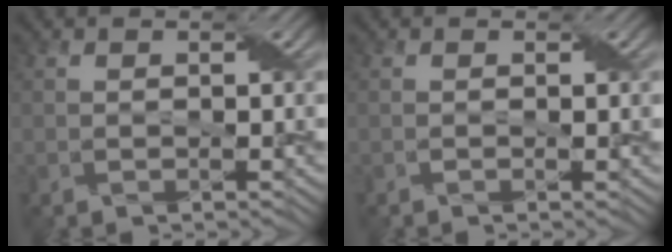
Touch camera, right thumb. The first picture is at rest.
{"total": 0.7, "force": [-0.1, 0.0, 0.7], "torque": [-0.010, -0.003, -0.003]}